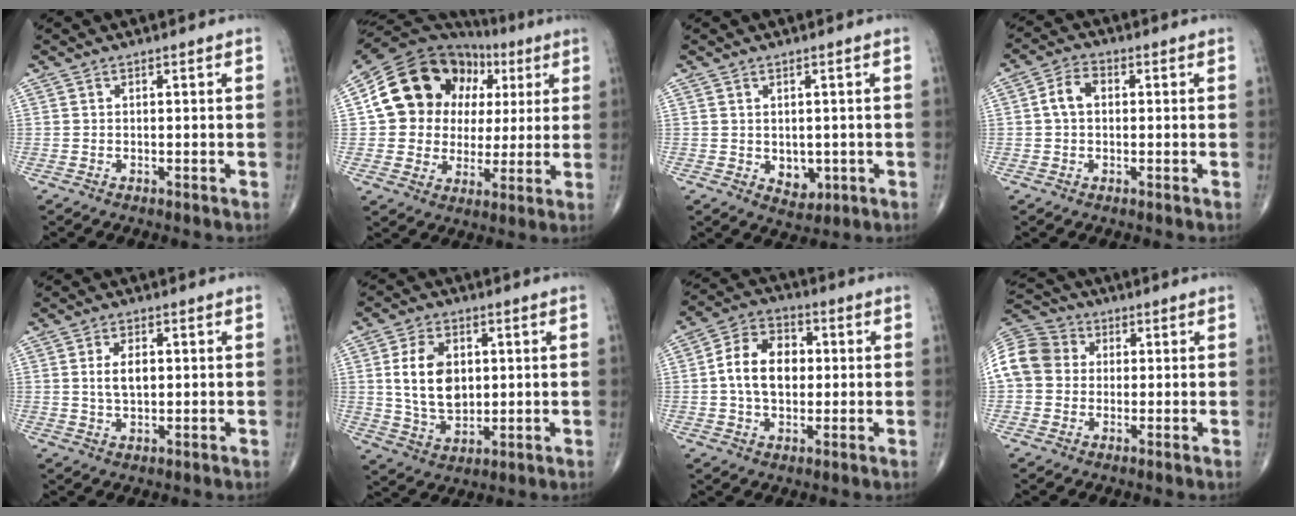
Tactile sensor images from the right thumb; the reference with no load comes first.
{"total": 20.3, "force": [5.4, 16.7, 10.1], "torque": [-0.124, 0.033, 0.102]}
{"total": 4.1, "force": [-0.4, 3.1, 2.7], "torque": [-0.020, -0.007, 0.007]}
{"total": 4.6, "force": [0.4, 3.2, 3.3], "torque": [-0.061, 0.016, 0.001]}
{"total": 4.9, "force": [0.8, 2.7, 4.0], "torque": [-0.071, -0.003, 0.018]}
{"total": 11.6, "force": [1.9, 7.8, 8.4], "torque": [-0.134, -0.013, 0.043]}
{"total": 11.7, "force": [0.6, 8.2, 8.4], "torque": [-0.129, 0.020, 0.005]}
{"total": 13.1, "force": [1.5, 11.3, 6.4], "torque": [-0.132, 0.034, 0.020]}